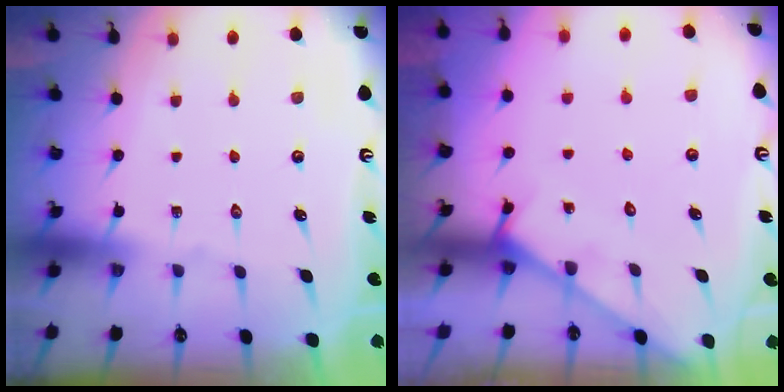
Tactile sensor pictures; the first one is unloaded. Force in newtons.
{"total": 4.0, "press": 4.0, "slide": 0.4}